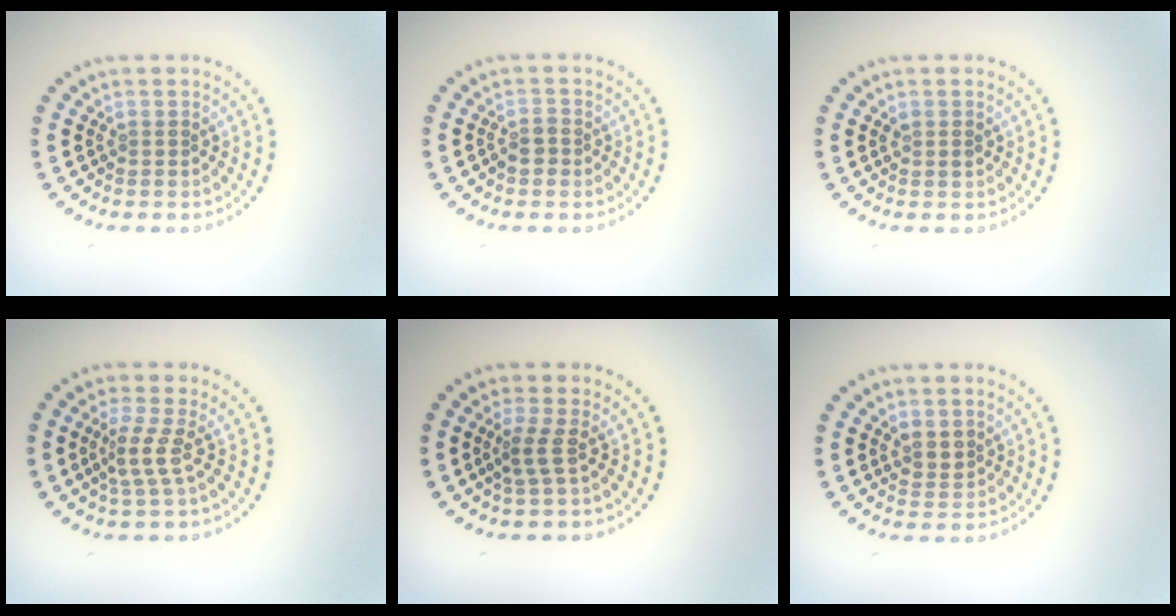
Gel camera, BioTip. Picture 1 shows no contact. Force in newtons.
{"total": 1.5, "press": 1.3, "slide": 0.8}
{"total": 0.7, "press": 0.7, "slide": 0.2}
{"total": 2.3, "press": 1.6, "slide": 1.7}
{"total": 1.9, "press": 1.2, "slide": 1.4}
{"total": 1.5, "press": 1.4, "slide": 0.7}